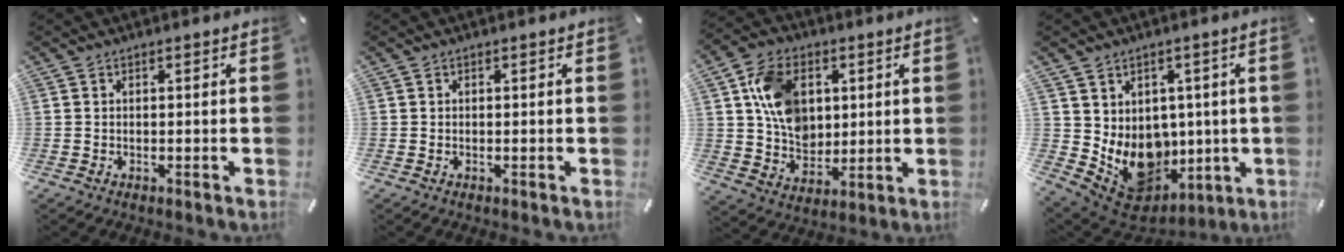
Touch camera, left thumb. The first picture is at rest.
{"total": 0.0}
{"total": 12.5, "force": [3.2, 10.0, 6.8], "torque": [-0.120, 0.015, 0.065]}
{"total": 11.6, "force": [-0.3, 10.6, 4.9], "torque": [-0.079, -0.027, 0.015]}